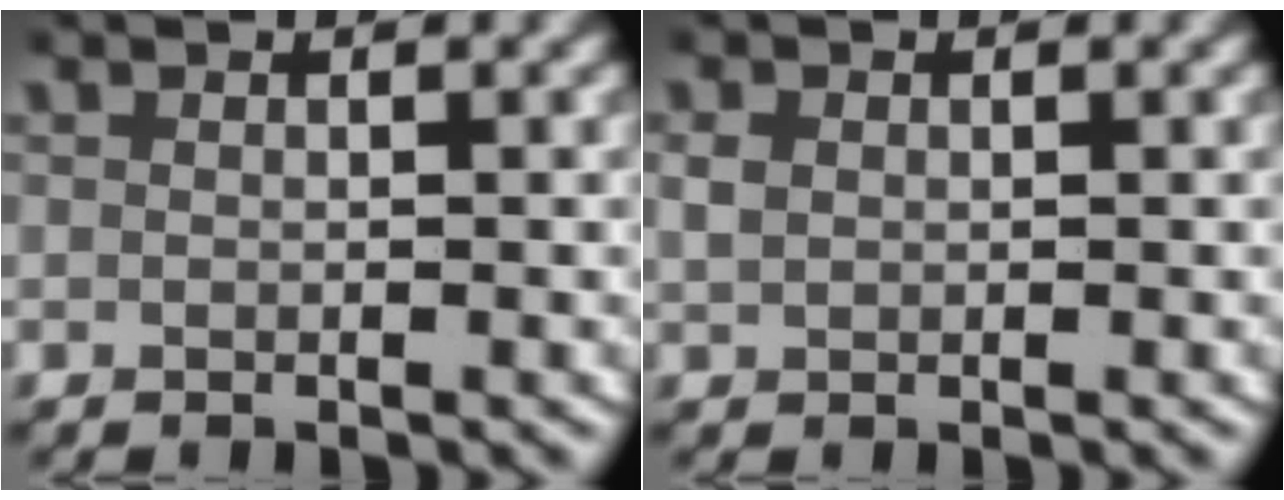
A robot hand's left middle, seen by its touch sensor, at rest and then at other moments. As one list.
[{"total": 1.3, "force": [0.2, 1.1, 0.6], "torque": [-0.018, 0.001, 0.008]}]